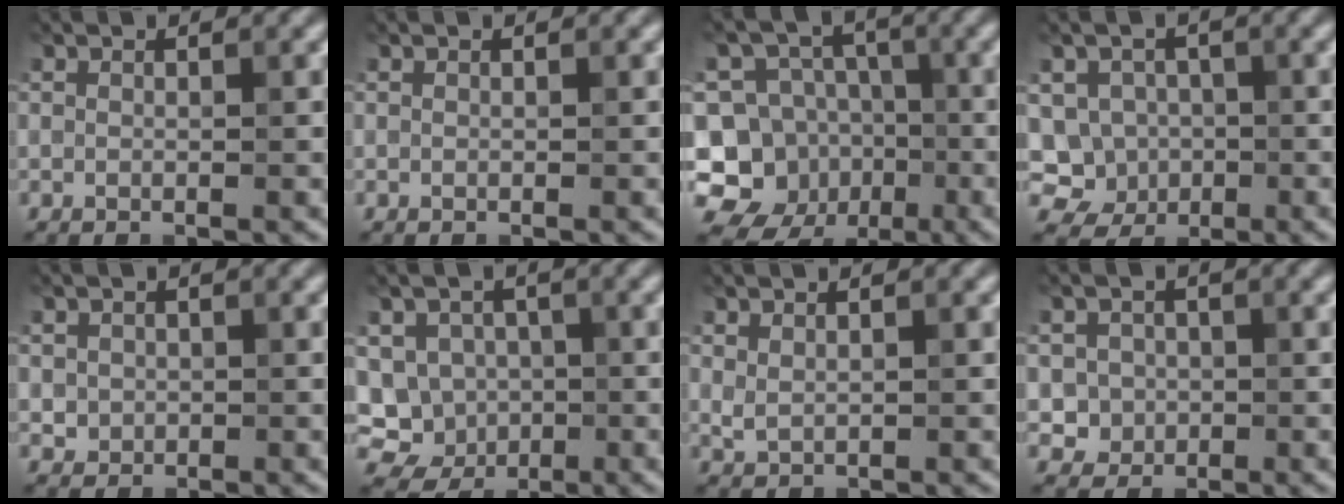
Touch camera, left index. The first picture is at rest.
{"total": 0.0}
{"total": 10.9, "force": [-3.9, 9.9, 2.8], "torque": [-0.051, 0.005, -0.077]}
{"total": 4.8, "force": [-0.9, 4.6, 1.3], "torque": [-0.007, 0.008, -0.035]}
{"total": 1.3, "force": [0.1, 1.2, 0.3], "torque": [0.002, -0.006, 0.003]}
{"total": 7.4, "force": [-1.2, 6.9, 2.3], "torque": [-0.028, 0.012, -0.043]}
{"total": 0.9, "force": [0.6, 0.4, 0.5], "torque": [-0.014, -0.004, 0.018]}
{"total": 2.4, "force": [-0.3, 2.3, 0.4], "torque": [0.010, -0.003, -0.009]}